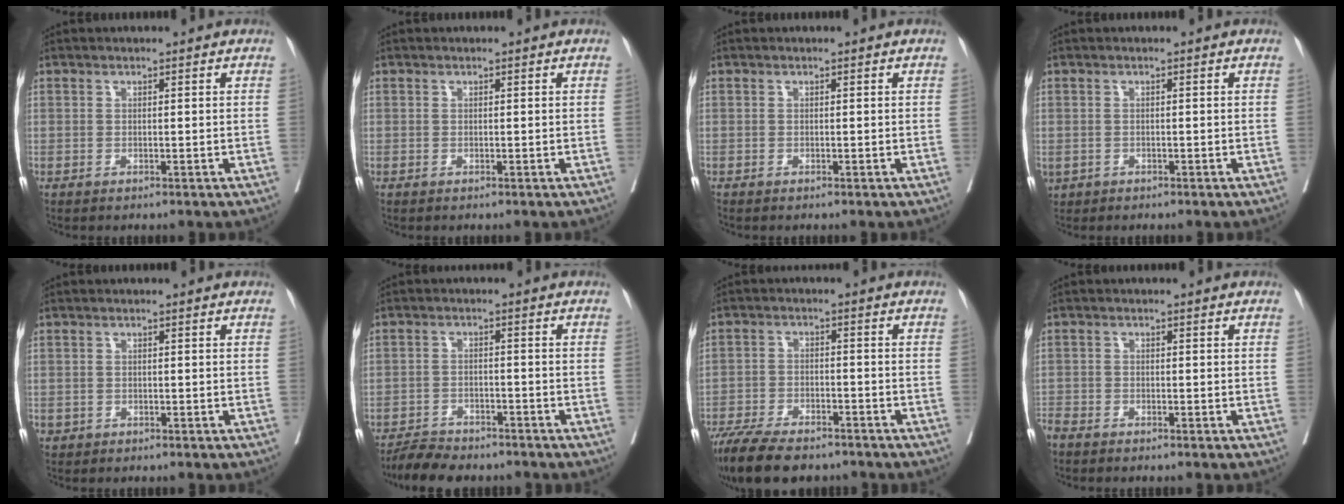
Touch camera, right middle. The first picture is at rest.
{"total": 0.0}
{"total": 0.0}
{"total": 2.1, "force": [-1.1, 1.6, 0.8], "torque": [-0.020, -0.002, -0.013]}
{"total": 0.9, "force": [-0.4, 0.7, 0.1], "torque": [-0.002, 0.004, -0.004]}
{"total": 6.5, "force": [-6.0, 1.6, 1.8], "torque": [-0.026, -0.013, -0.099]}
{"total": 12.8, "force": [-10.5, 3.7, 6.3], "torque": [-0.109, -0.017, -0.167]}
{"total": 2.8, "force": [-2.7, 0.5, 0.8], "torque": [-0.012, -0.006, -0.054]}